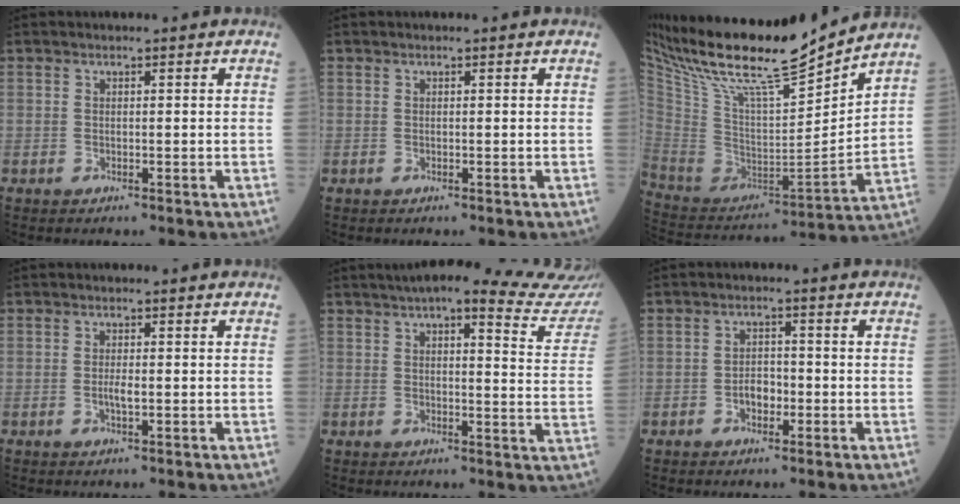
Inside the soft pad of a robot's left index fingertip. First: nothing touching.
{"total": 0.0}
{"total": 23.7, "force": [19.8, 2.2, 12.8], "torque": [-0.240, -0.007, 0.346]}
{"total": 1.7, "force": [-0.3, 0.4, 1.6], "torque": [-0.034, 0.000, -0.004]}
{"total": 19.0, "force": [17.5, 1.4, 7.2], "torque": [-0.083, -0.046, 0.189]}
{"total": 3.0, "force": [-1.1, 1.8, 2.1], "torque": [-0.035, 0.007, -0.021]}